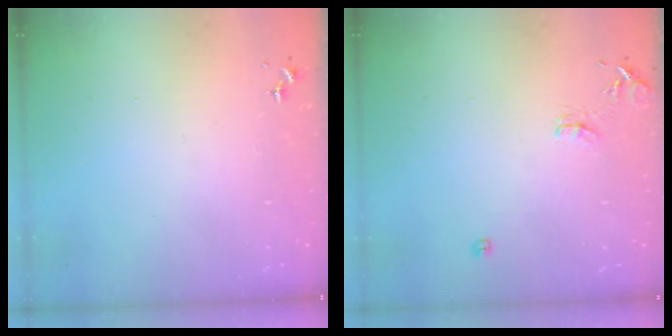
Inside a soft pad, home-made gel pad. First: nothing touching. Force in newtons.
{"total": 8.6, "press": 8.6, "slide": 0.8}